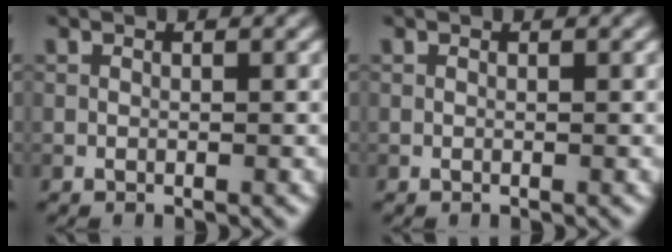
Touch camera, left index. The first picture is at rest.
{"total": 0.0}